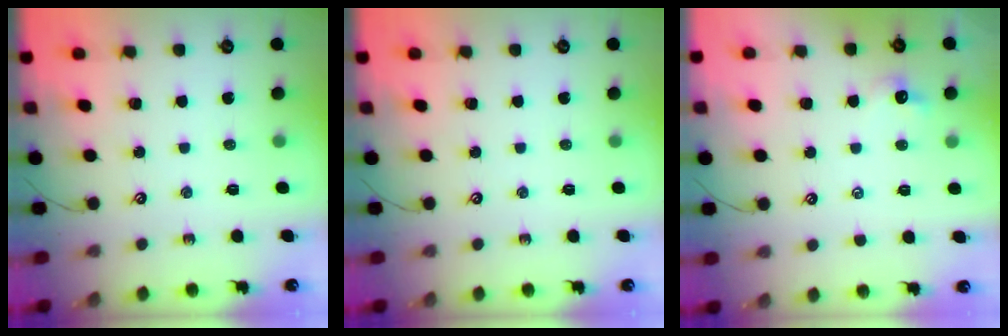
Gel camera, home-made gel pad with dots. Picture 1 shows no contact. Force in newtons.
{"total": 0.0}
{"total": 0.7, "press": 0.5, "slide": 0.4}